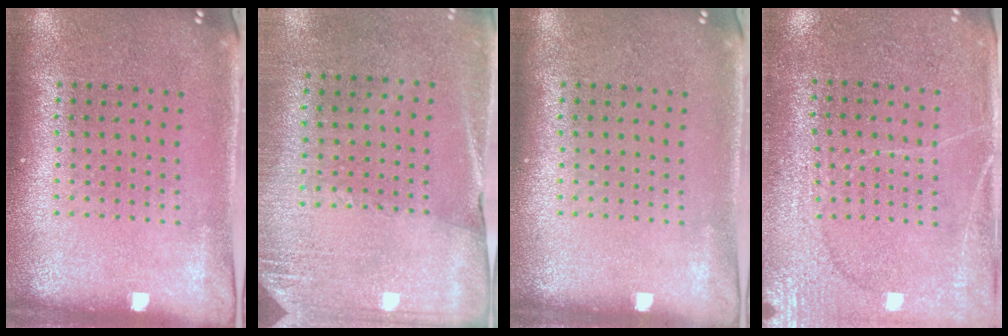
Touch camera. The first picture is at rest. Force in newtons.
{"total": 2.6, "press": 2.3, "slide": 1.3}
{"total": 0.0}
{"total": 2.8, "press": 2.7, "slide": 0.8}